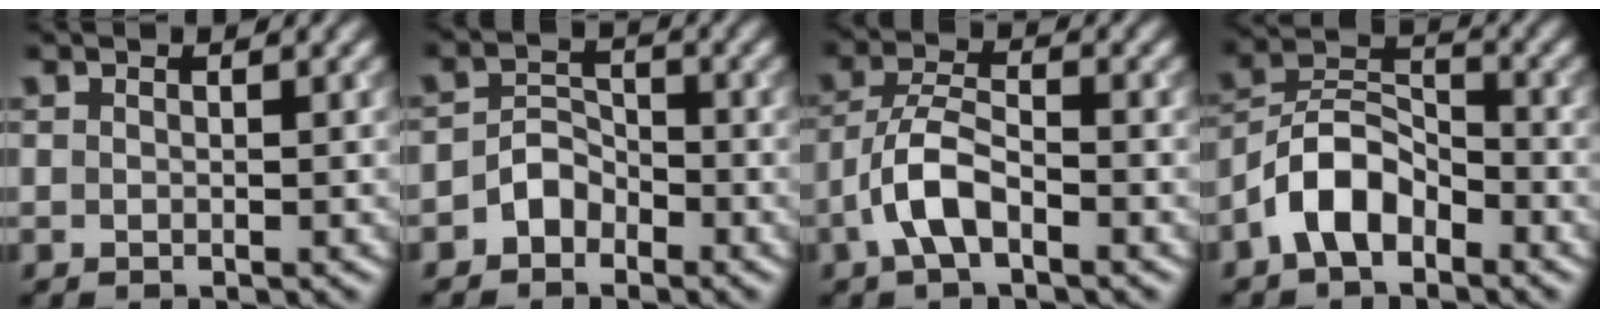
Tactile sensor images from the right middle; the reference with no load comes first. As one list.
[{"total": 2.4, "force": [-1.5, 1.6, 0.8], "torque": [-0.010, 0.012, -0.032]}, {"total": 4.1, "force": [-2.1, 1.6, 3.1], "torque": [-0.062, 0.009, -0.050]}, {"total": 5.5, "force": [-3.3, 3.0, 3.4], "torque": [-0.061, 0.013, -0.072]}]